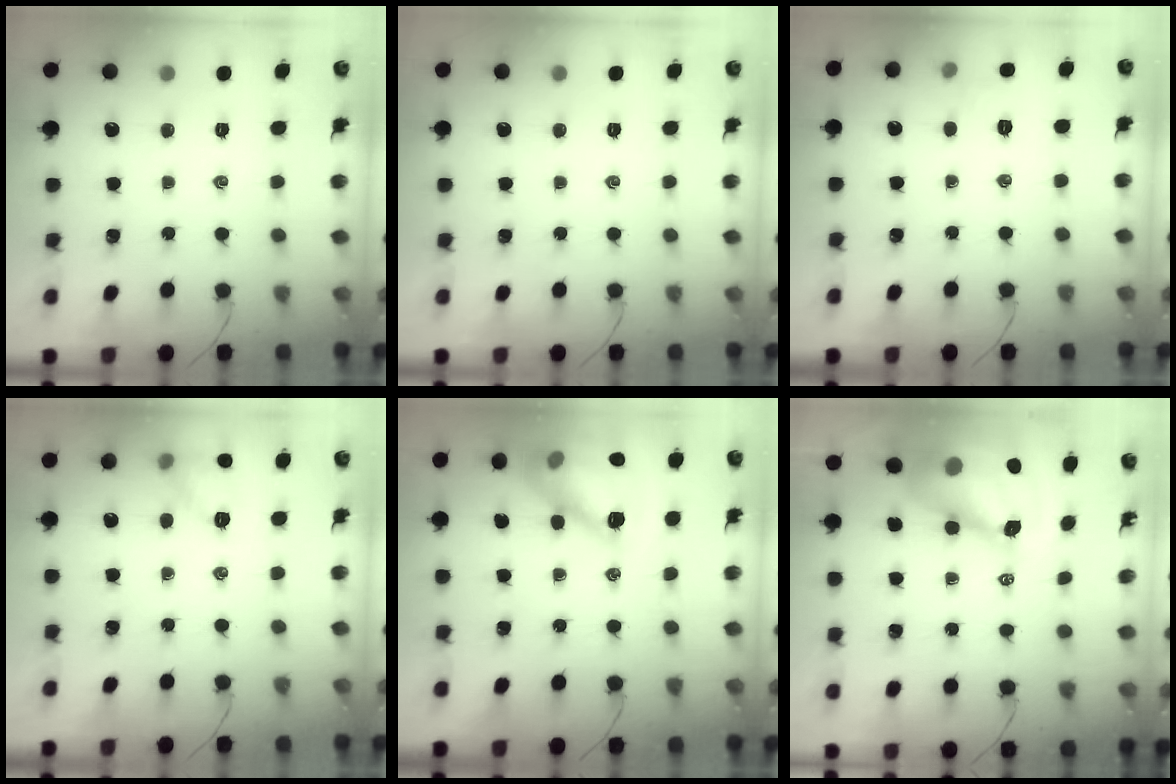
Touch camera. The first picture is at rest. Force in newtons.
{"total": 0.0}
{"total": 4.2, "press": 4.0, "slide": 1.1}
{"total": 8.0, "press": 7.9, "slide": 0.8}
{"total": 14.9, "press": 14.8, "slide": 1.5}
{"total": 14.2, "press": 13.7, "slide": 3.9}